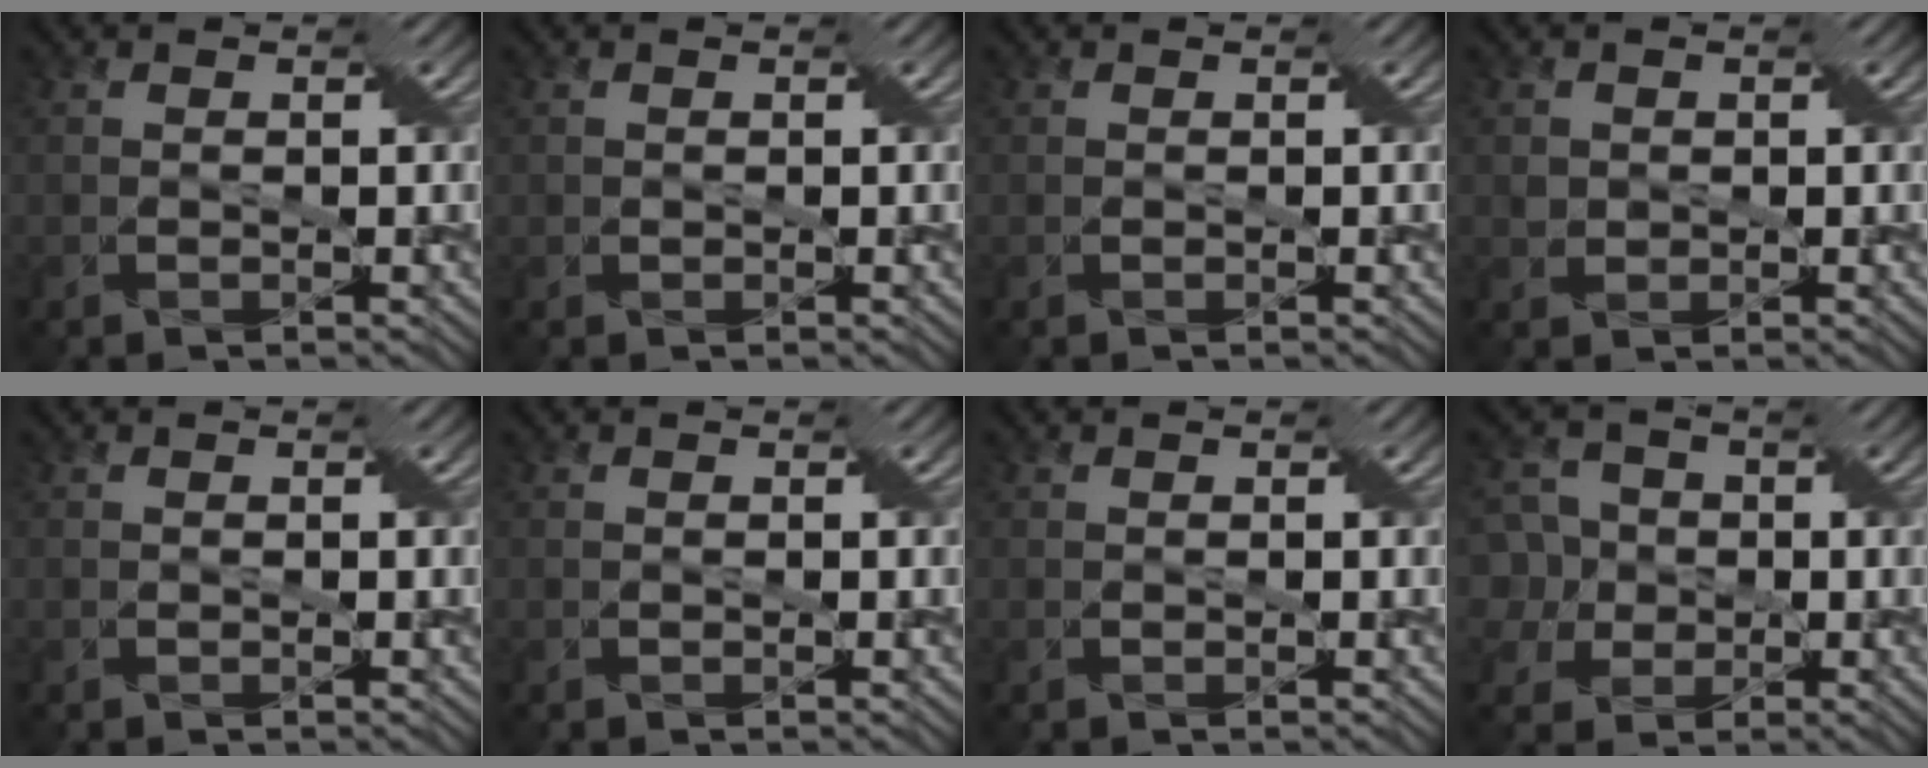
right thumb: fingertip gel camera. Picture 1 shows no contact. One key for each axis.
{"total": 0.5, "fx": 0.2, "fy": 0.5, "fz": 0.1, "tx": -0.002, "ty": -0.001, "tz": 0.003}
{"total": 0.0}
{"total": 1.6, "fx": 0.4, "fy": 1.5, "fz": 0.6, "tx": -0.019, "ty": -0.001, "tz": 0.002}
{"total": 0.0}
{"total": 0.0}
{"total": 0.0}
{"total": 8.7, "fx": -1.1, "fy": 8.0, "fz": 3.4, "tx": -0.126, "ty": 0.015, "tz": -0.045}